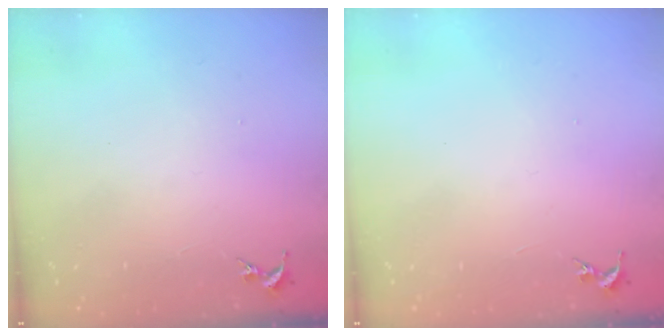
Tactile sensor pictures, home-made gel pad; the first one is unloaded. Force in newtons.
{"total": 0.0}